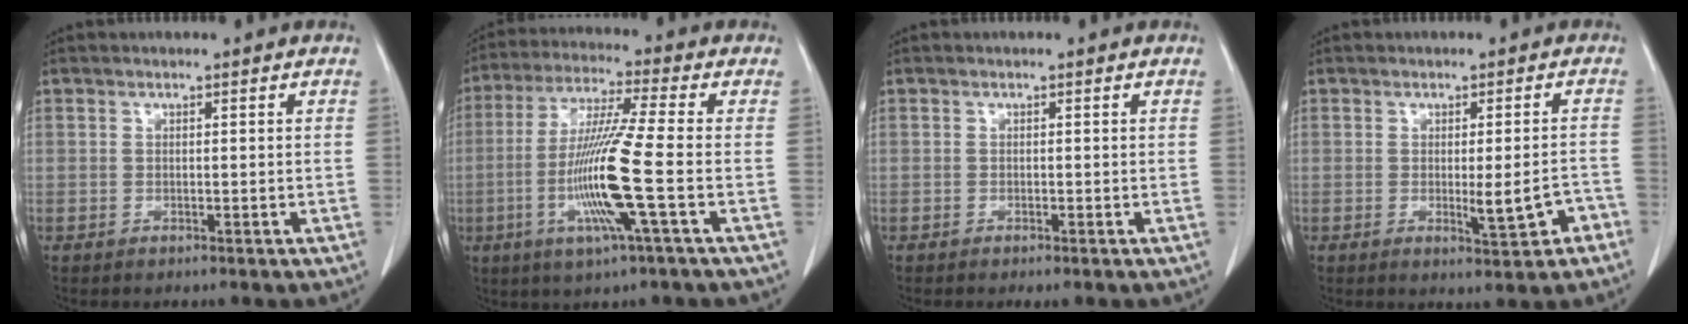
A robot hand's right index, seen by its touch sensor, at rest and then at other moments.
{"total": 12.9, "force": [-3.1, -1.2, 12.5], "torque": [-0.256, -0.017, -0.068]}
{"total": 0.7, "force": [-0.5, 0.1, 0.5], "torque": [-0.014, -0.004, -0.005]}
{"total": 5.2, "force": [-2.1, 0.9, 4.7], "torque": [-0.057, -0.003, -0.022]}